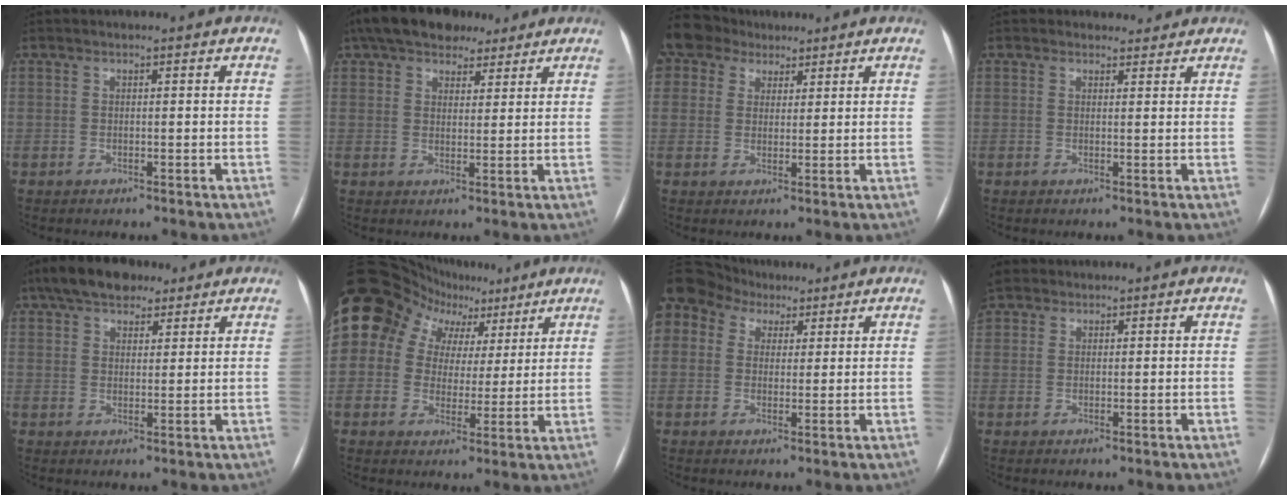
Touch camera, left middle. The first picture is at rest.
{"total": 11.3, "force": [8.8, 5.3, 4.8], "torque": [-0.076, 0.040, 0.136]}
{"total": 10.0, "force": [6.5, 7.2, 2.4], "torque": [-0.064, 0.044, 0.124]}
{"total": 2.2, "force": [1.9, 1.0, -0.2], "torque": [0.004, 0.005, 0.020]}
{"total": 8.9, "force": [6.5, 4.2, 4.5], "torque": [-0.076, 0.027, 0.110]}
{"total": 20.3, "force": [10.2, 15.6, 7.9], "torque": [-0.183, 0.096, 0.173]}
{"total": 19.7, "force": [10.1, 14.9, 7.9], "torque": [-0.251, 0.100, 0.193]}
{"total": 5.8, "force": [3.2, 4.5, 1.7], "torque": [-0.068, 0.028, 0.067]}